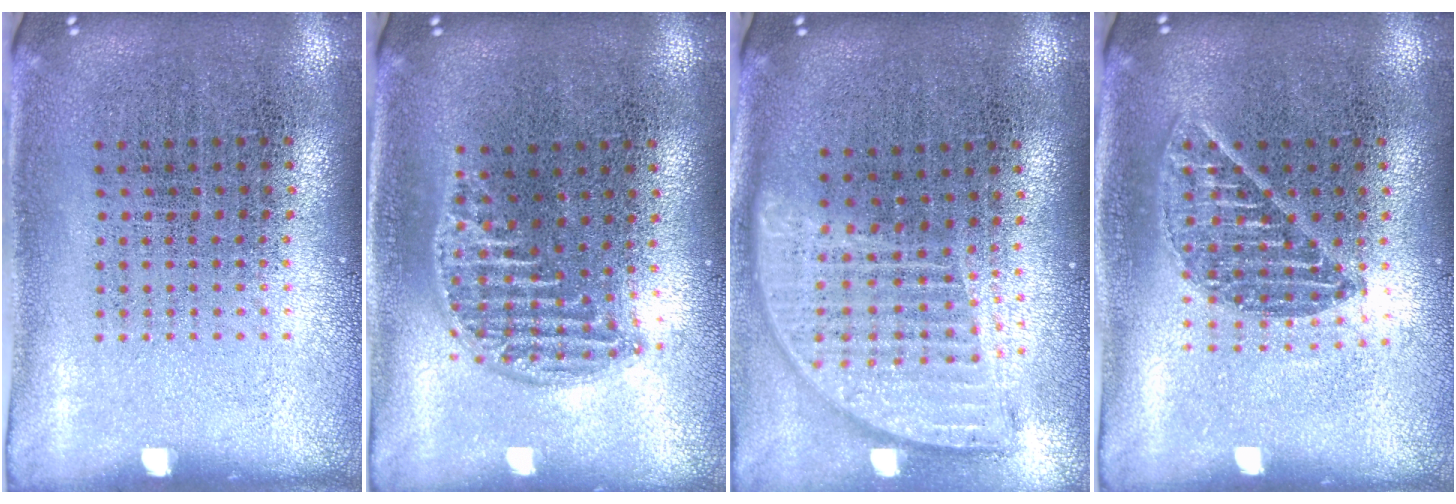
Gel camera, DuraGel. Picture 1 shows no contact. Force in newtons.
{"total": 1.3, "press": 1.1, "slide": 0.6}
{"total": 1.9, "press": 1.5, "slide": 1.1}
{"total": 1.1, "press": 1.0, "slide": 0.4}